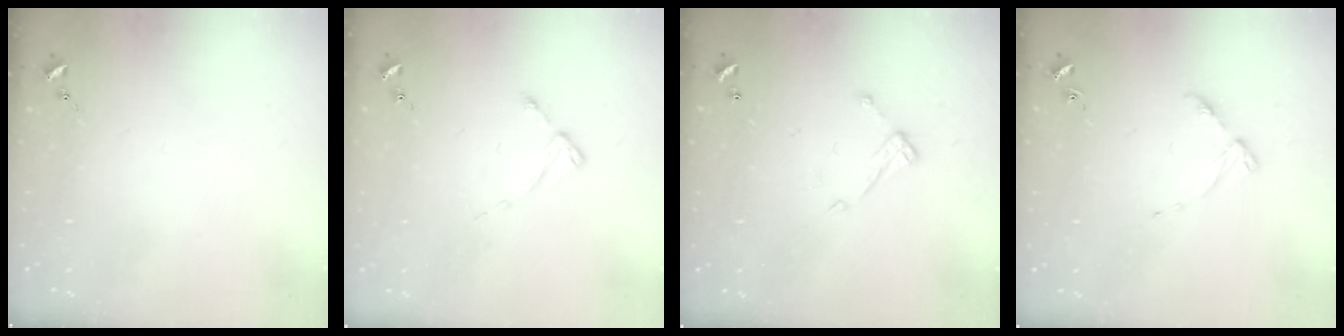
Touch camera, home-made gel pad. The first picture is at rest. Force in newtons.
{"total": 1.9, "press": 1.8, "slide": 0.3}
{"total": 8.2, "press": 8.1, "slide": 0.4}
{"total": 3.8, "press": 3.8, "slide": 0.5}